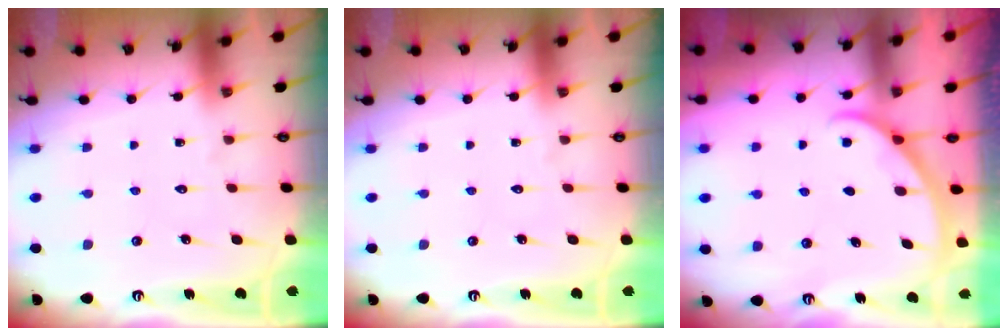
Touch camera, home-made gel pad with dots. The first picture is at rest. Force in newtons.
{"total": 0.0}
{"total": 2.5, "press": 2.5, "slide": 0.2}